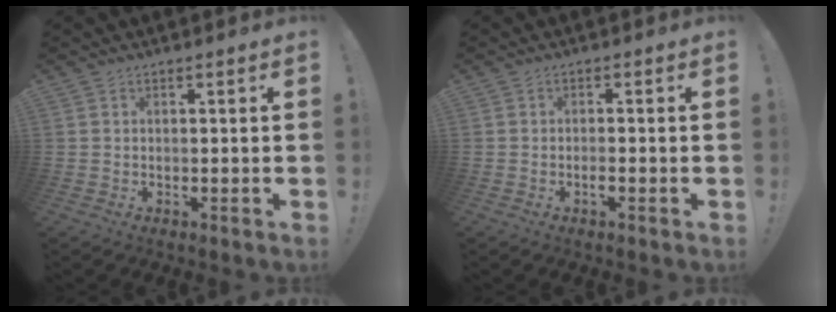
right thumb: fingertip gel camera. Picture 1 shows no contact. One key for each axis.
{"total": 1.6, "fx": -0.9, "fy": 0.1, "fz": 1.4, "tx": -0.032, "ty": -0.002, "tz": -0.014}